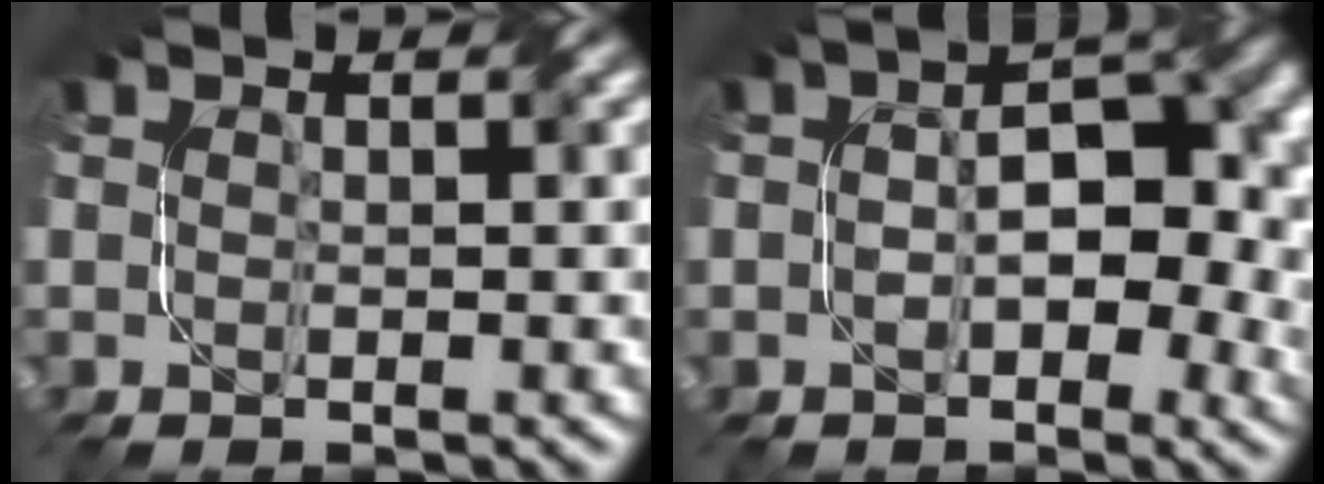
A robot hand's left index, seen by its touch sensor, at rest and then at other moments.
{"total": 7.3, "force": [-0.5, 4.0, 6.1], "torque": [-0.080, 0.009, -0.012]}